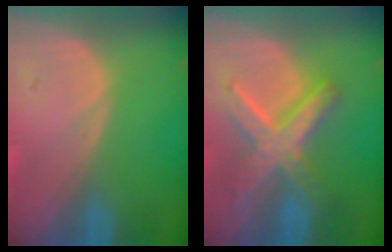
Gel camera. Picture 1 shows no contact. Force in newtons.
{"total": 8.4, "press": 8.4, "slide": 0.8}